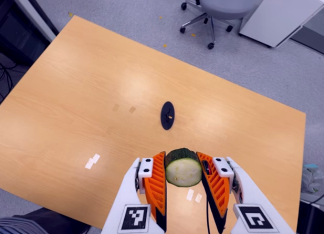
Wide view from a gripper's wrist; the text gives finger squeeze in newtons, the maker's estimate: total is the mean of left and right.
{"total": 10.4, "left": 10.0, "right": 10.9}